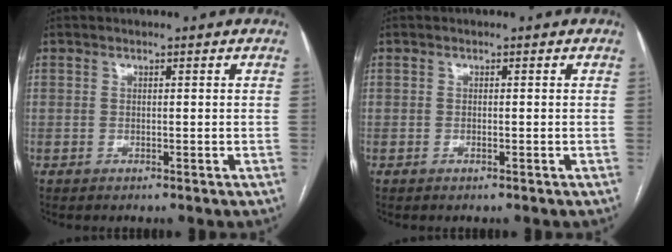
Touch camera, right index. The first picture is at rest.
{"total": 0.6, "force": [-0.3, 0.2, 0.4], "torque": [-0.011, 0.000, -0.004]}